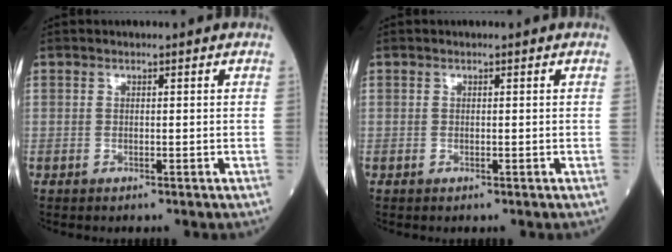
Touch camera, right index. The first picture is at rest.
{"total": 0.0}